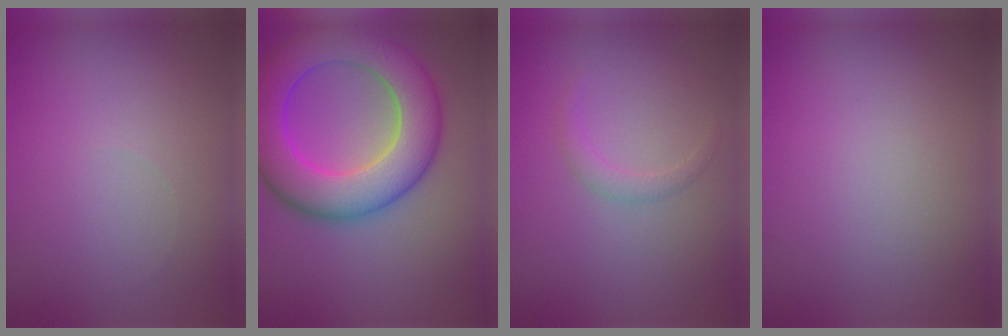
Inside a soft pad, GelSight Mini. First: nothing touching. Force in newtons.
{"total": 10.5, "press": 10.5, "slide": 0.2}
{"total": 1.3, "press": 1.3, "slide": 0.2}
{"total": 0.0}